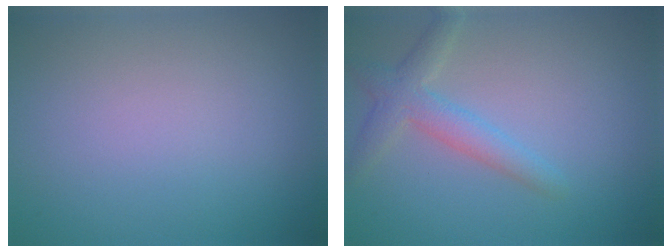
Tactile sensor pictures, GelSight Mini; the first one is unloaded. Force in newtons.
{"total": 2.9, "press": 2.9, "slide": 0.1}